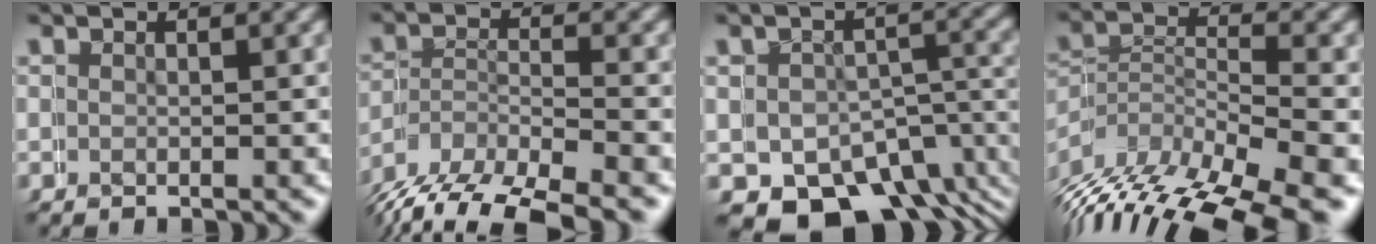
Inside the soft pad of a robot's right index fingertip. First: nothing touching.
{"total": 8.7, "force": [-5.6, 5.2, 4.2], "torque": [-0.079, -0.030, -0.077]}
{"total": 8.6, "force": [-3.4, 6.9, 3.8], "torque": [-0.063, -0.044, -0.040]}
{"total": 6.7, "force": [-3.0, 4.6, 3.8], "torque": [-0.081, -0.023, -0.035]}